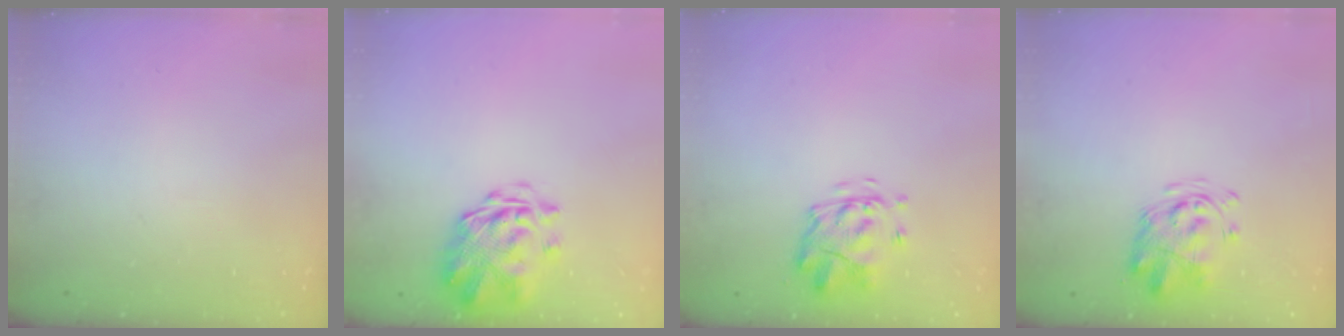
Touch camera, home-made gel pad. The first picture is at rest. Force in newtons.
{"total": 3.3, "press": 2.9, "slide": 1.5}
{"total": 3.9, "press": 3.5, "slide": 1.7}
{"total": 3.4, "press": 3.4, "slide": 0.8}